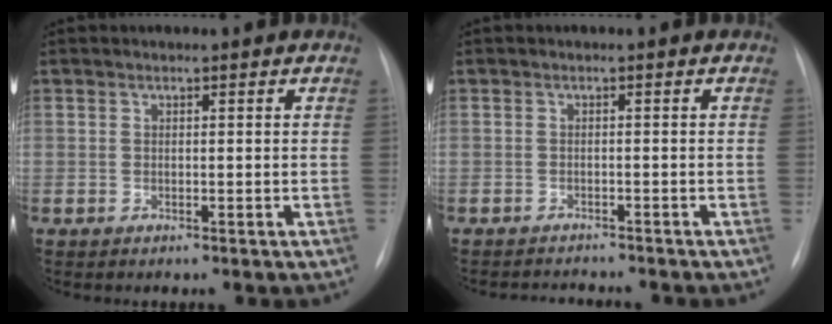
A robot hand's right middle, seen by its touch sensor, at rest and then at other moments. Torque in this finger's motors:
{"motor_torque": [0.28, -0.29, 0.04, -0.01]}